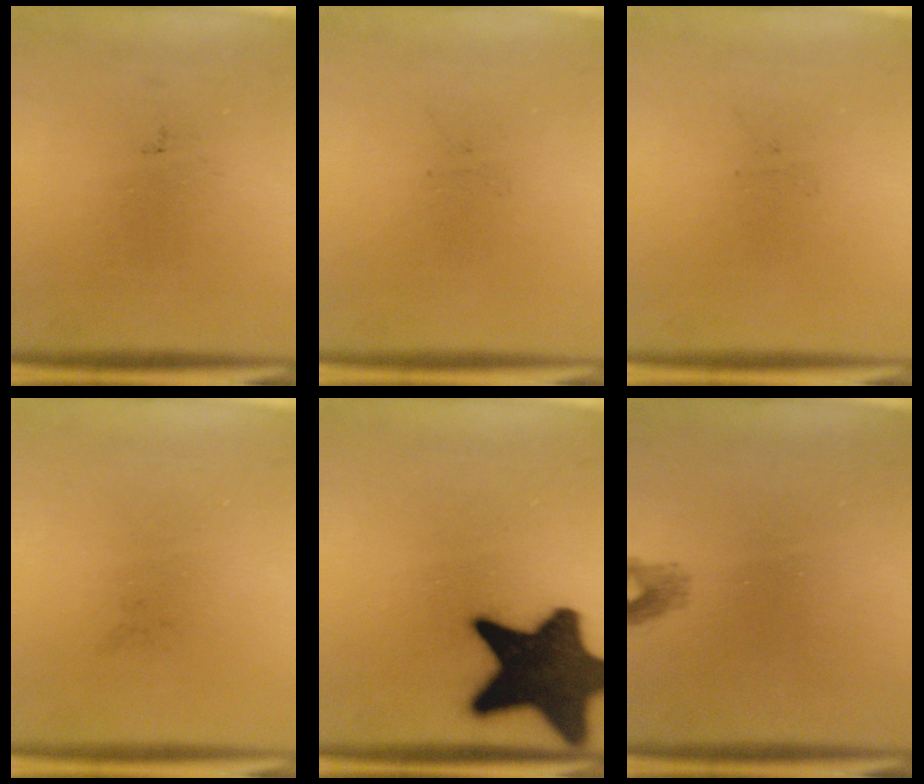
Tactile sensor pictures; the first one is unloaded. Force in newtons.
{"total": 0.0}
{"total": 0.0}
{"total": 0.0}
{"total": 18.6}
{"total": 1.2}